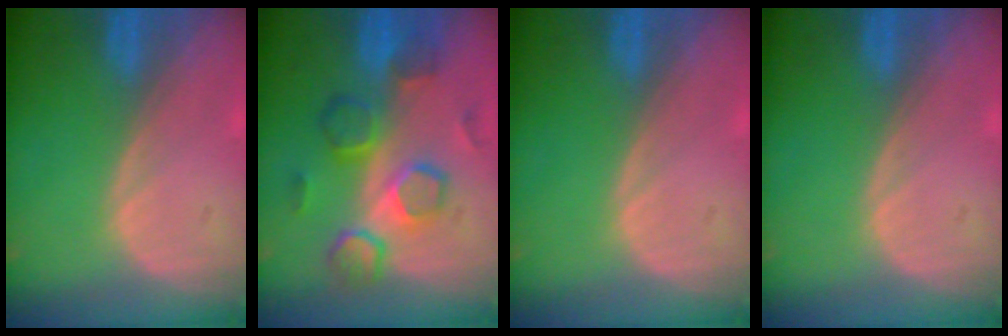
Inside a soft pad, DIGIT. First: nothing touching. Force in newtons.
{"total": 8.3, "press": 8.2, "slide": 1.4}
{"total": 0.0}
{"total": 0.0}